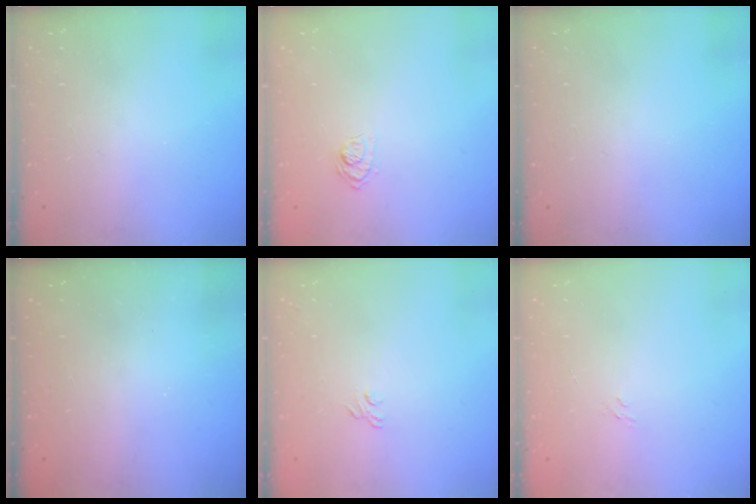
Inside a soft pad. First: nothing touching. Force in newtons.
{"total": 7.8, "press": 7.6, "slide": 1.6}
{"total": 0.0}
{"total": 2.4, "press": 2.3, "slide": 0.8}
{"total": 3.0, "press": 2.8, "slide": 1.0}
{"total": 2.9, "press": 2.6, "slide": 1.1}